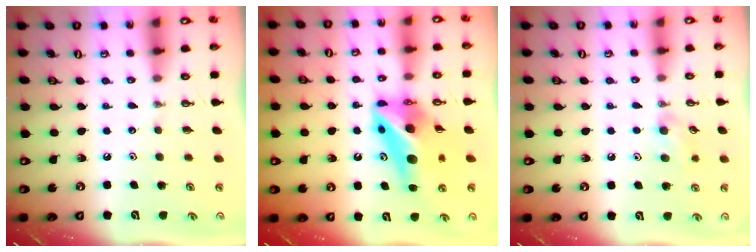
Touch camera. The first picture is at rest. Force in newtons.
{"total": 14.7, "press": 14.6, "slide": 1.5}
{"total": 7.3, "press": 7.2, "slide": 1.2}